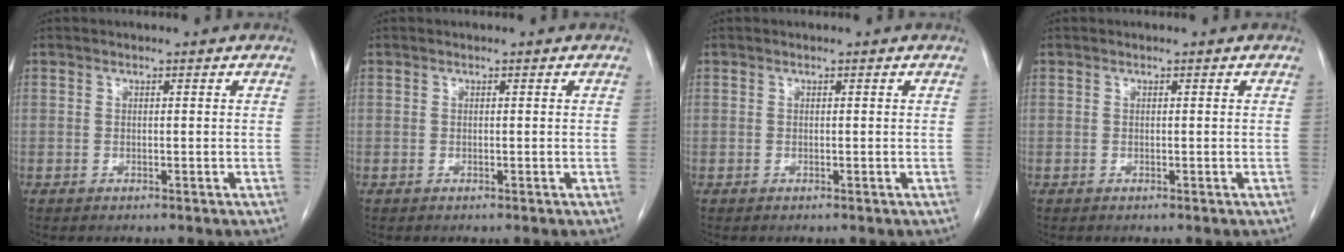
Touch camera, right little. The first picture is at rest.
{"total": 0.0}
{"total": 0.0}
{"total": 0.0}